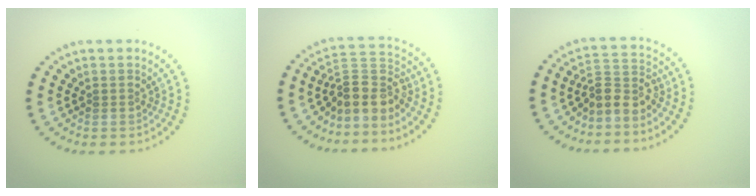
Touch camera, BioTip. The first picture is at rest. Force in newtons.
{"total": 4.0, "press": 2.9, "slide": 2.7}
{"total": 2.8, "press": 2.3, "slide": 1.7}